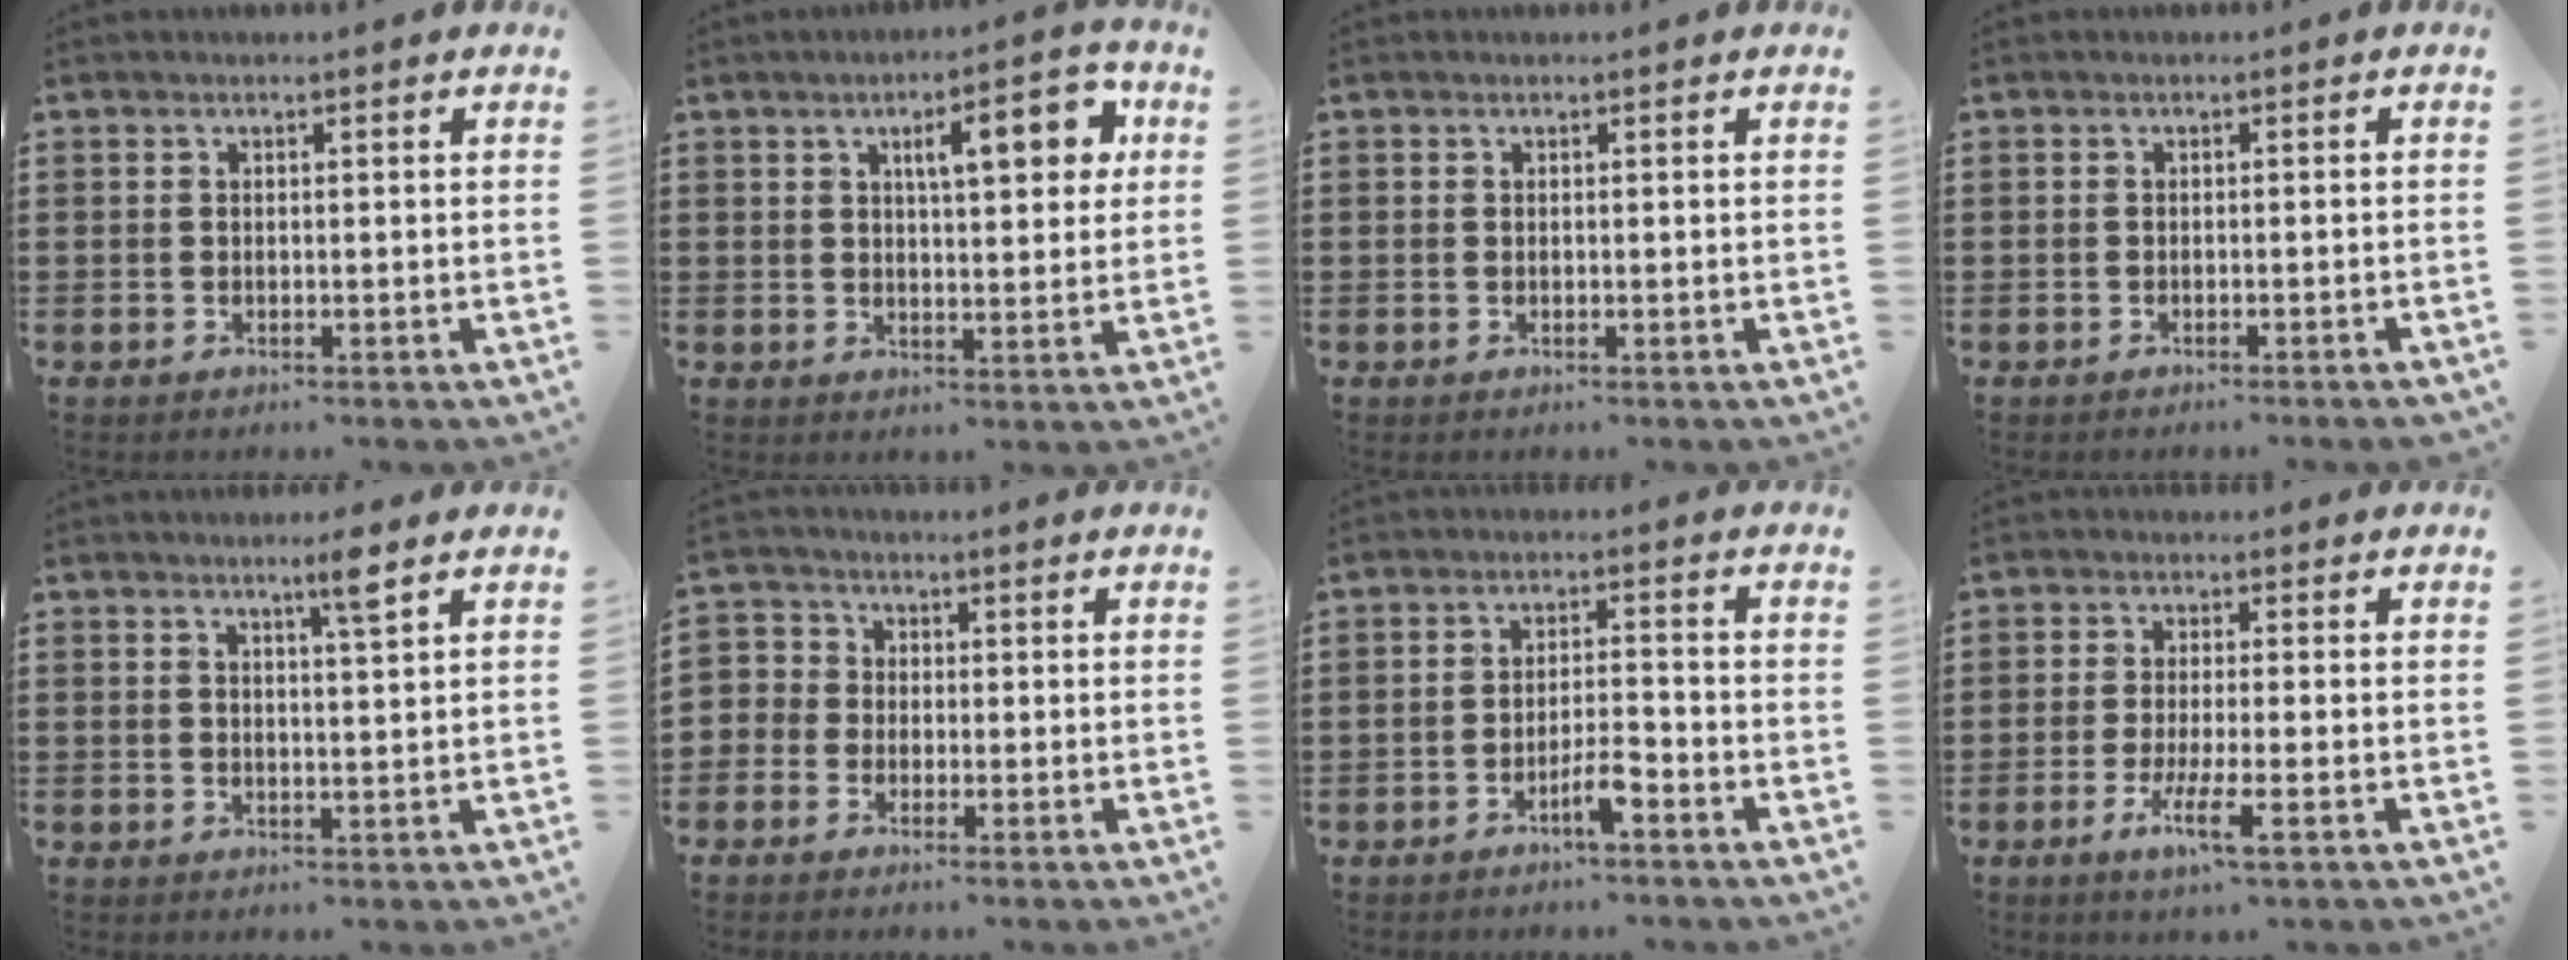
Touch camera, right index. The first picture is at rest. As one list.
[{"total": 8.1, "force": [3.2, 2.6, 6.9], "torque": [-0.101, -0.005, 0.043]}, {"total": 0.0}, {"total": 0.8, "force": [-0.7, -0.1, 0.4], "torque": [-0.007, -0.002, -0.015]}, {"total": 3.3, "force": [2.2, -0.4, 2.4], "torque": [-0.034, -0.011, 0.033]}, {"total": 2.8, "force": [-1.5, 2.3, 0.2], "torque": [-0.025, 0.002, -0.038]}, {"total": 4.0, "force": [-2.6, 0.5, 3.0], "torque": [-0.058, 0.004, -0.050]}, {"total": 5.3, "force": [-2.5, 0.4, 4.7], "torque": [-0.096, -0.016, -0.047]}]